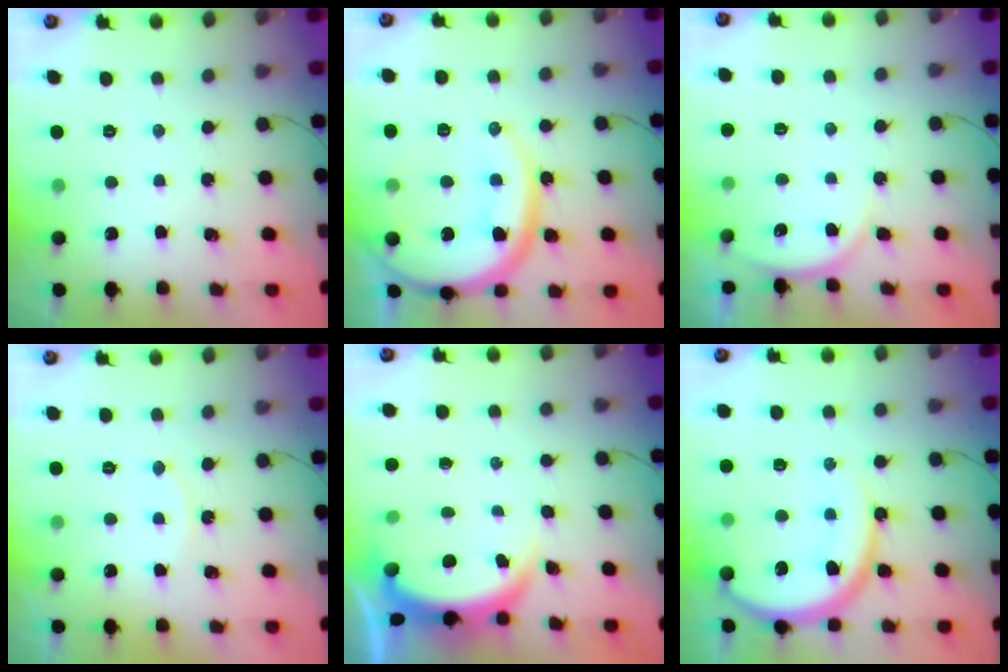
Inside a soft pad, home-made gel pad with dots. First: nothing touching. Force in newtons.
{"total": 21.4, "press": 21.3, "slide": 2.0}
{"total": 5.8, "press": 5.8, "slide": 0.7}
{"total": 3.8, "press": 3.8, "slide": 0.5}
{"total": 3.8, "press": 3.8, "slide": 0.2}
{"total": 15.1, "press": 15.0, "slide": 1.6}